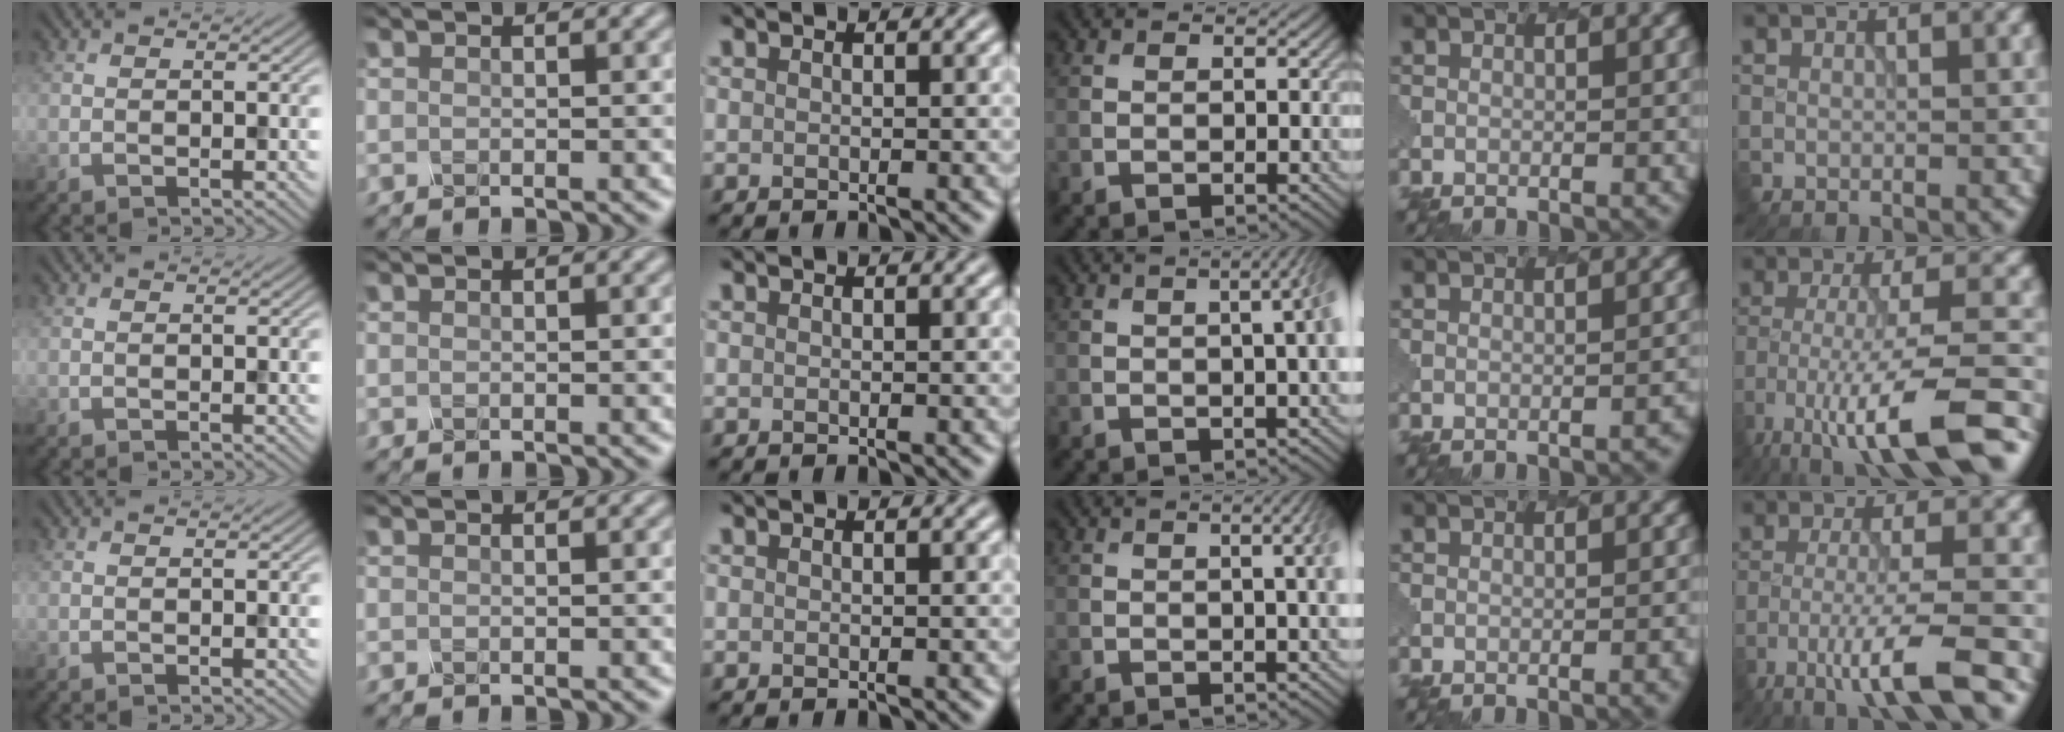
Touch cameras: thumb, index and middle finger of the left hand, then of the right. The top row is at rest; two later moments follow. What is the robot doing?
{"motion": "pour", "object": "mug"}